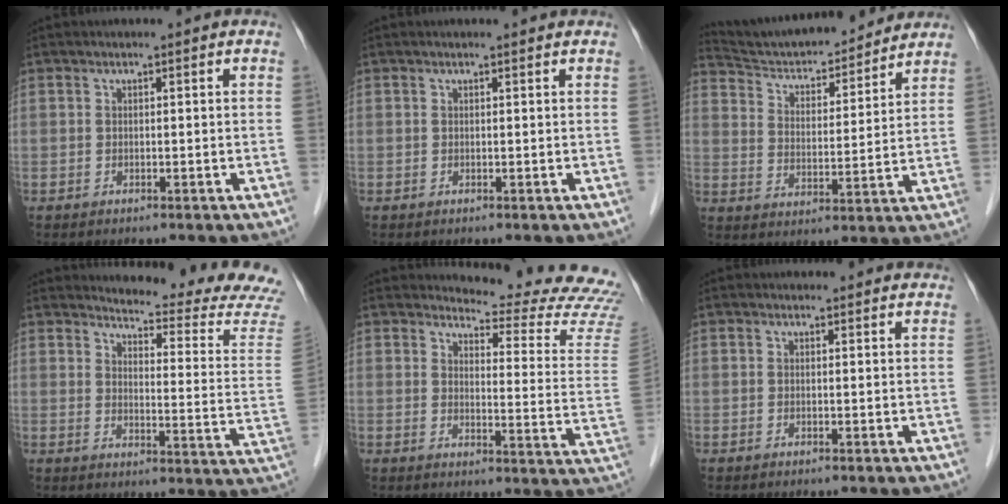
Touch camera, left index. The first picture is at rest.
{"total": 1.5, "force": [1.4, 0.0, 0.4], "torque": [-0.012, 0.008, 0.015]}
{"total": 17.4, "force": [16.4, 2.9, 5.2], "torque": [-0.083, 0.008, 0.252]}
{"total": 16.7, "force": [16.3, -0.8, 3.2], "torque": [-0.045, -0.130, 0.176]}
{"total": 18.5, "force": [18.2, 1.2, 3.3], "torque": [-0.031, -0.141, 0.186]}
{"total": 4.1, "force": [3.9, 1.1, 0.5], "torque": [-0.001, 0.009, 0.033]}